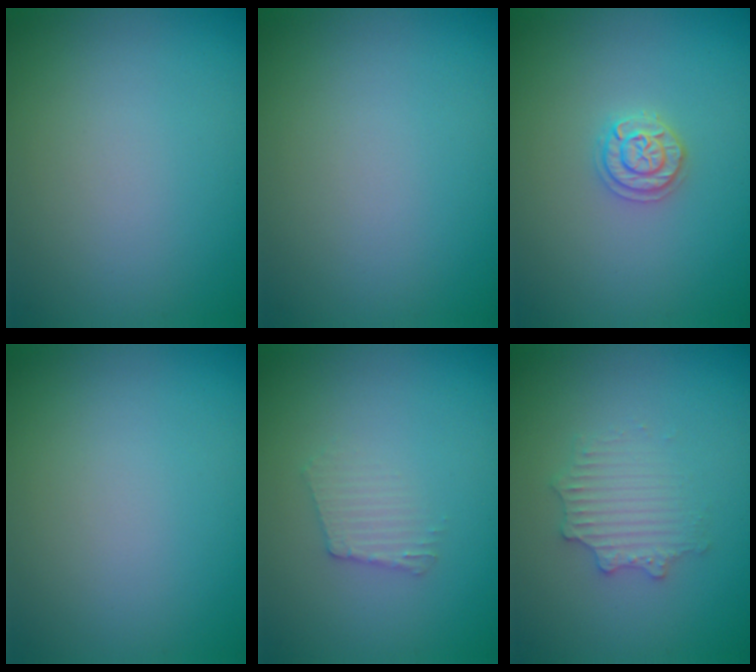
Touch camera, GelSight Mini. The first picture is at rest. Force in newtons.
{"total": 0.0}
{"total": 1.9, "press": 1.8, "slide": 0.3}
{"total": 0.0}
{"total": 1.7, "press": 1.7, "slide": 0.2}
{"total": 2.6, "press": 2.6, "slide": 0.4}